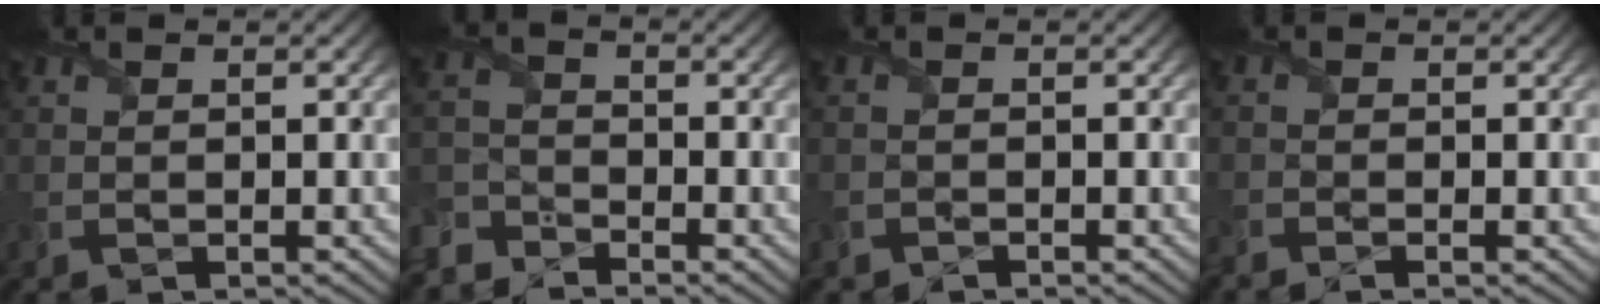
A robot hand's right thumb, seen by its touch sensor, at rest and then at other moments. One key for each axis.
{"total": 4.3, "fx": -4.0, "fy": 1.3, "fz": 0.5, "tx": -0.018, "ty": -0.004, "tz": -0.098}
{"total": 1.1, "fx": -1.0, "fy": 0.4, "fz": -0.2, "tx": 0.011, "ty": -0.002, "tz": -0.022}
{"total": 1.5, "fx": -1.4, "fy": 0.0, "fz": 0.5, "tx": -0.017, "ty": -0.008, "tz": -0.033}